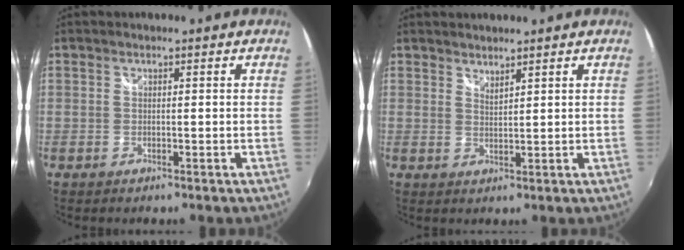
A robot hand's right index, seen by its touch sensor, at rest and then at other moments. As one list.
[{"total": 1.9, "force": [1.8, 0.2, 0.5], "torque": [-0.006, 0.001, 0.031]}]